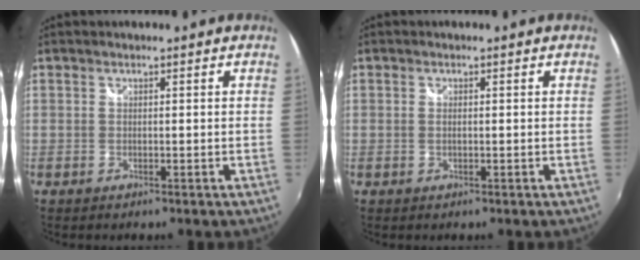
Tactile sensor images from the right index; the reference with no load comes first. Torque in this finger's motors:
{"motor_torque": [-0.14, 0.17, -0.10, -0.01]}